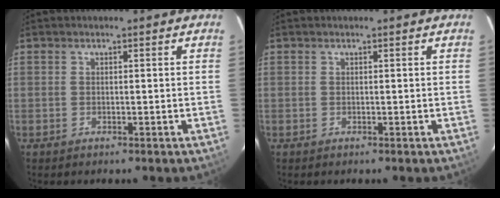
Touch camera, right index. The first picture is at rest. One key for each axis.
{"total": 0.0}